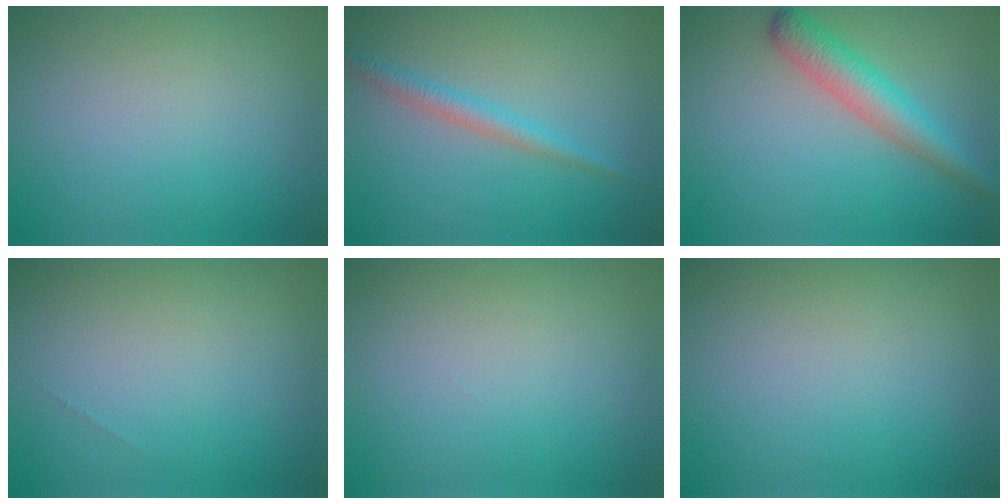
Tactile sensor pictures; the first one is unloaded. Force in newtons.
{"total": 2.0, "press": 2.0, "slide": 0.0}
{"total": 4.3, "press": 4.3, "slide": 0.1}
{"total": 0.0}
{"total": 0.0}
{"total": 0.0}